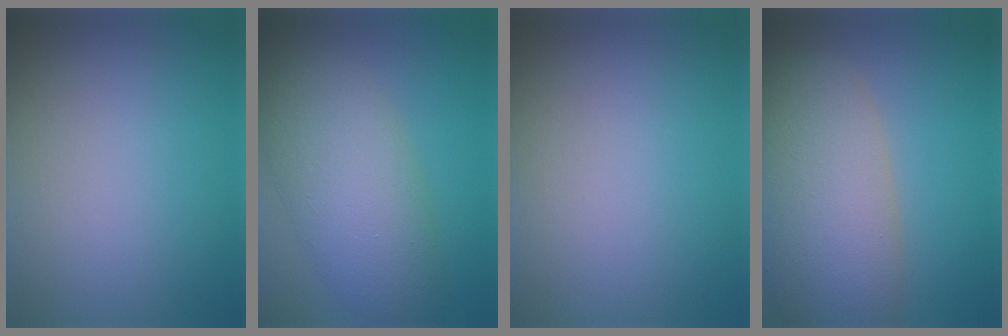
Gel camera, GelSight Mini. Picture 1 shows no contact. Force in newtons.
{"total": 7.0, "press": 7.0, "slide": 0.3}
{"total": 0.0}
{"total": 9.7, "press": 9.7, "slide": 0.6}